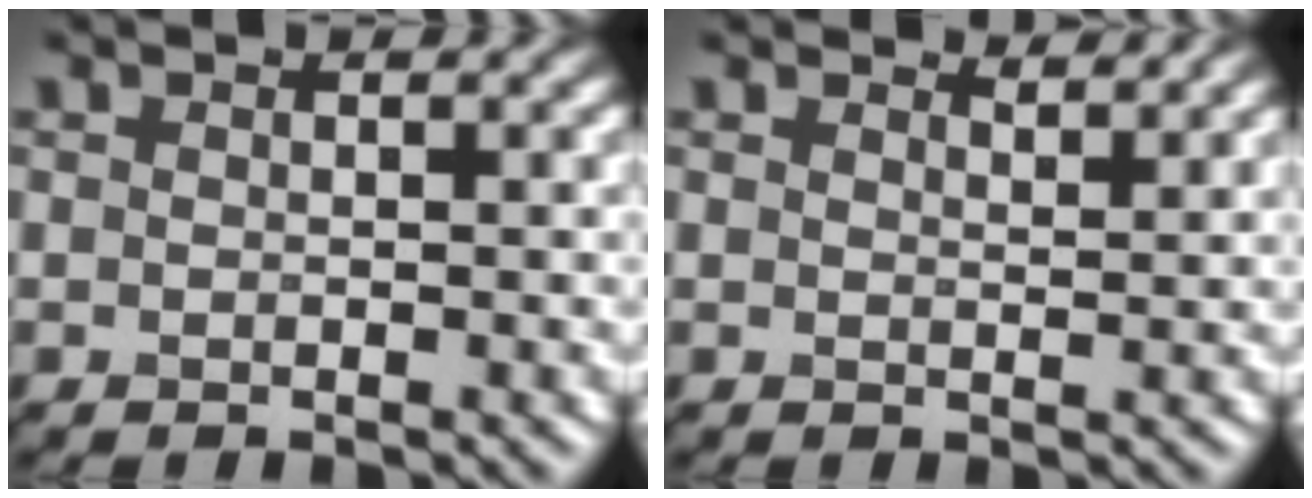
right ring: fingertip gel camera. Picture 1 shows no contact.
{"total": 1.8, "force": [1.8, 0.0, 0.4], "torque": [-0.013, 0.001, 0.027]}